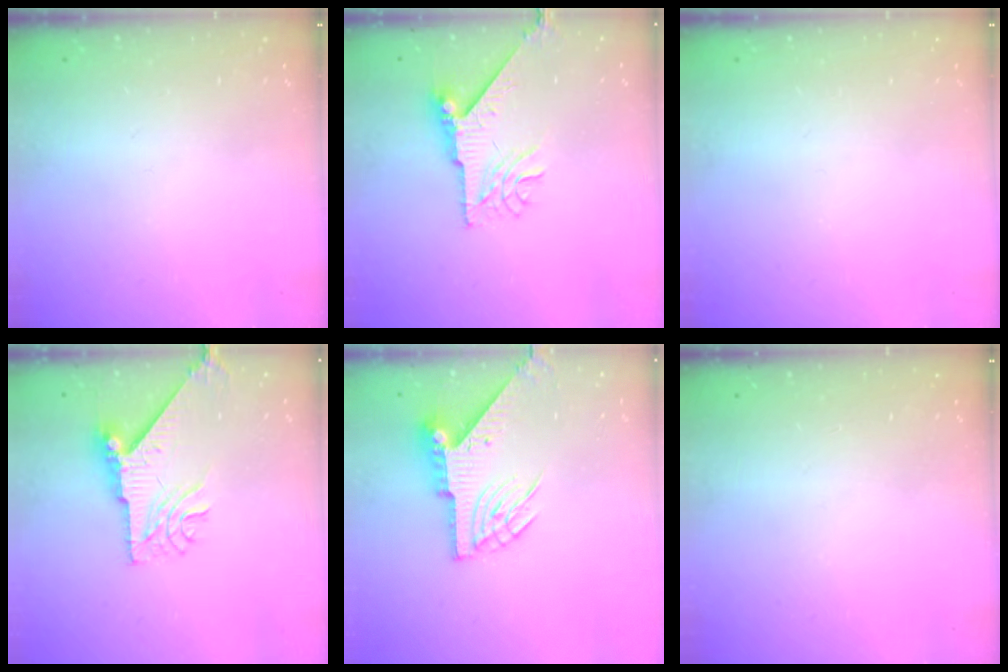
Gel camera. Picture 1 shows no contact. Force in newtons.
{"total": 8.3, "press": 8.2, "slide": 0.8}
{"total": 0.0}
{"total": 10.3, "press": 10.2, "slide": 1.3}
{"total": 7.6, "press": 7.6, "slide": 0.6}
{"total": 0.0}